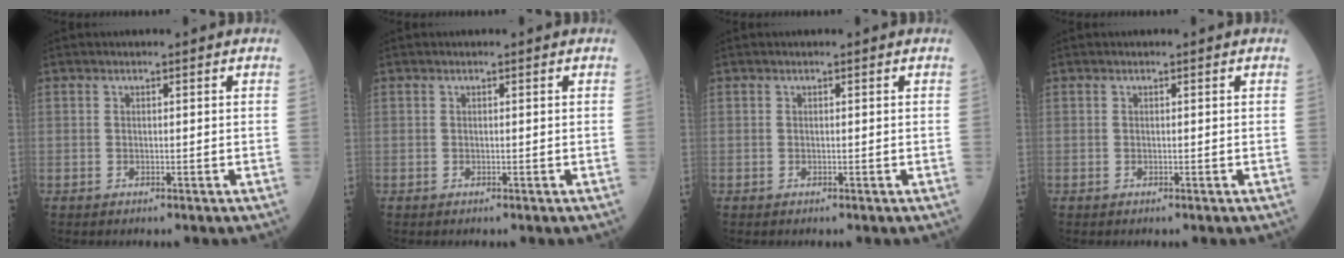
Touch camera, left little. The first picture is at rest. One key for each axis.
{"total": 0.0}
{"total": 0.0}
{"total": 0.0}